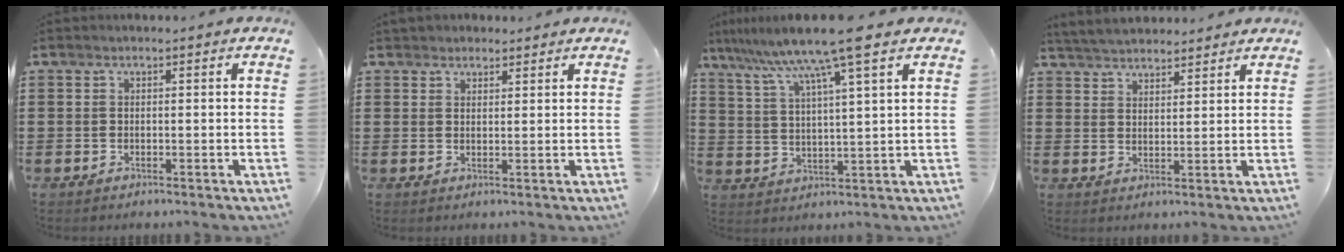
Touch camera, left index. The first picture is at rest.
{"total": 2.0, "force": [1.8, 0.8, 0.0], "torque": [-0.004, 0.006, 0.037]}
{"total": 9.8, "force": [7.5, -0.2, 6.3], "torque": [-0.143, -0.025, 0.125]}
{"total": 4.1, "force": [4.0, 0.6, 0.3], "torque": [-0.018, -0.008, 0.075]}